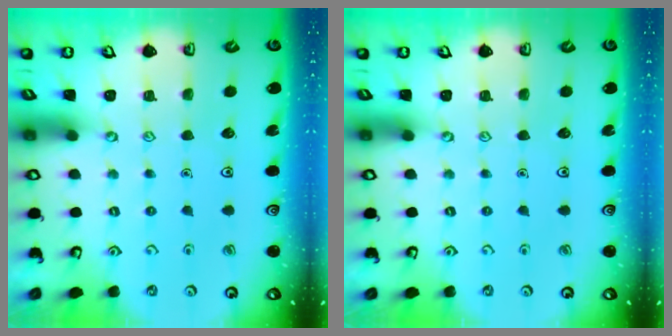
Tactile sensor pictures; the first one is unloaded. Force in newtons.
{"total": 0.0}